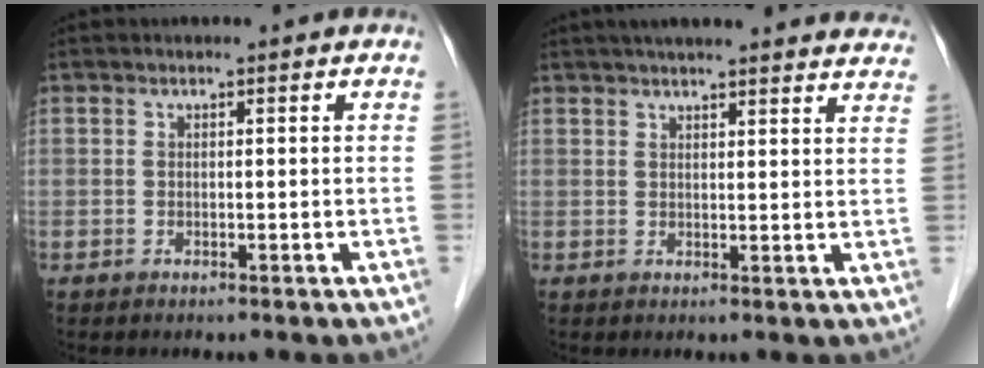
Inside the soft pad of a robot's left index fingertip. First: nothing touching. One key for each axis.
{"total": 20.7, "fx": 18.9, "fy": 2.2, "fz": 8.2, "tx": -0.114, "ty": 0.007, "tz": 0.221}